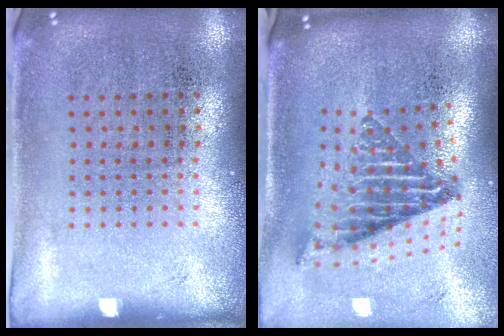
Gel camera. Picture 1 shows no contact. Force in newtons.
{"total": 2.2, "press": 1.5, "slide": 1.6}